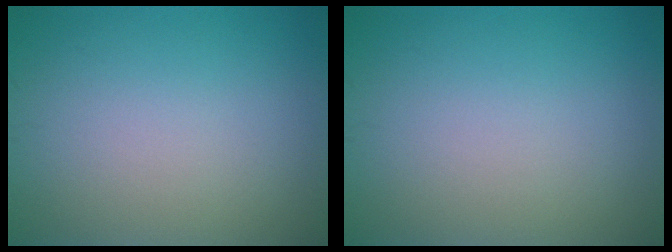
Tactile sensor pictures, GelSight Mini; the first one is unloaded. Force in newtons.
{"total": 0.0}